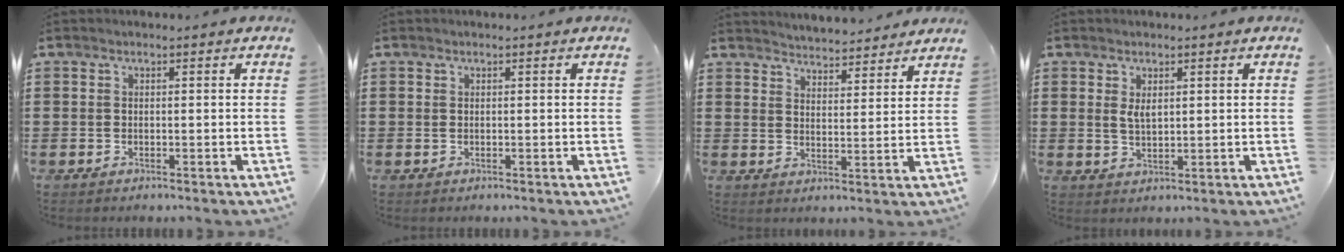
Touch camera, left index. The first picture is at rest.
{"total": 0.0}
{"total": 3.9, "force": [3.9, -0.1, -0.2], "torque": [-0.011, -0.024, 0.070]}
{"total": 2.2, "force": [1.0, 1.0, 1.7], "torque": [-0.038, 0.003, 0.017]}